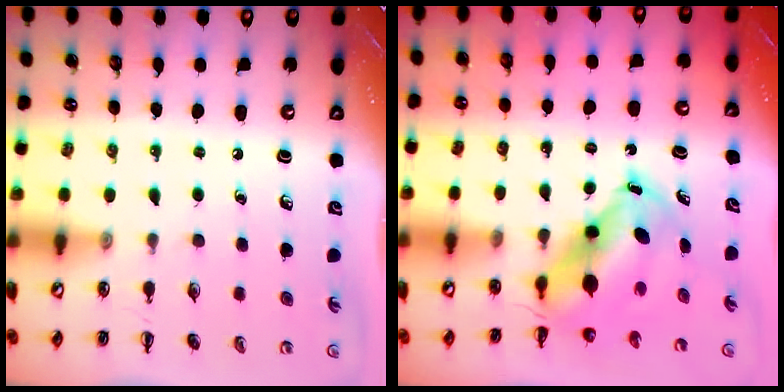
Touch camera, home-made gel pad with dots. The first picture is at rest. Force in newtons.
{"total": 7.2, "press": 6.8, "slide": 2.4}